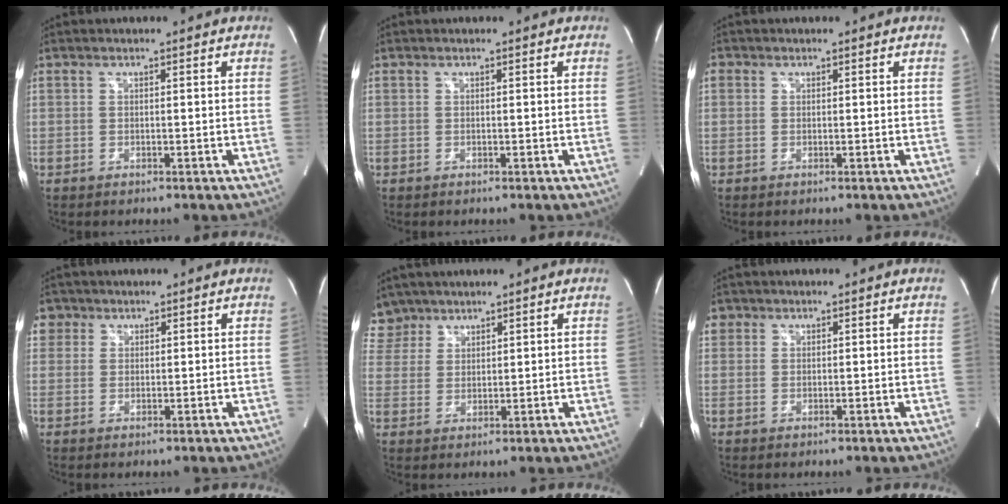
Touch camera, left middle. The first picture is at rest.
{"total": 0.0}
{"total": 1.1, "force": [0.3, 1.1, 0.2], "torque": [0.001, 0.008, 0.005]}
{"total": 2.9, "force": [1.4, 2.6, -0.1], "torque": [0.010, 0.010, 0.023]}
{"total": 5.0, "force": [4.2, 2.6, -0.8], "torque": [0.021, 0.006, 0.088]}
{"total": 2.0, "force": [0.9, 1.8, -0.1], "torque": [0.010, 0.007, 0.015]}